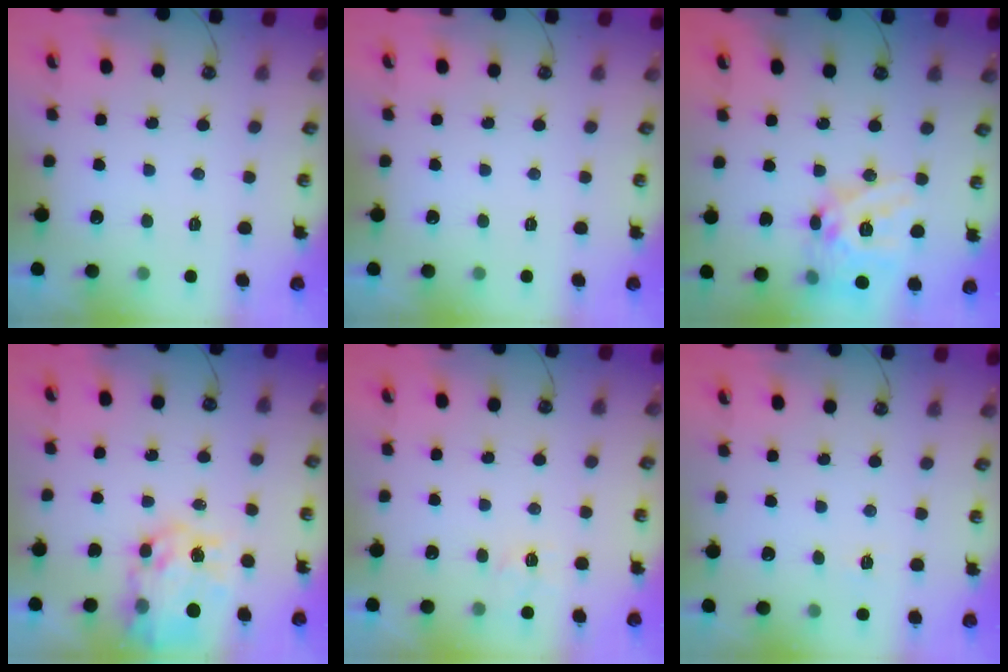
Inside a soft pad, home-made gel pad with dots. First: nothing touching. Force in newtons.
{"total": 0.0}
{"total": 20.0, "press": 19.9, "slide": 1.9}
{"total": 11.7, "press": 11.6, "slide": 1.0}
{"total": 3.5, "press": 3.4, "slide": 0.5}
{"total": 3.9, "press": 3.8, "slide": 0.4}